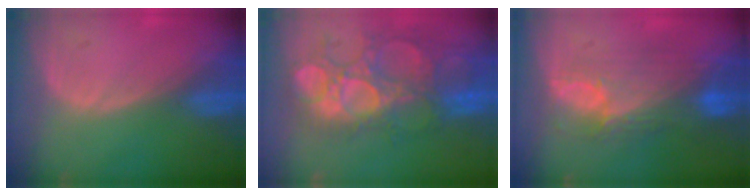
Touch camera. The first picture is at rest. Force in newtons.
{"total": 11.2, "press": 10.8, "slide": 3.1}
{"total": 9.3, "press": 8.4, "slide": 4.0}